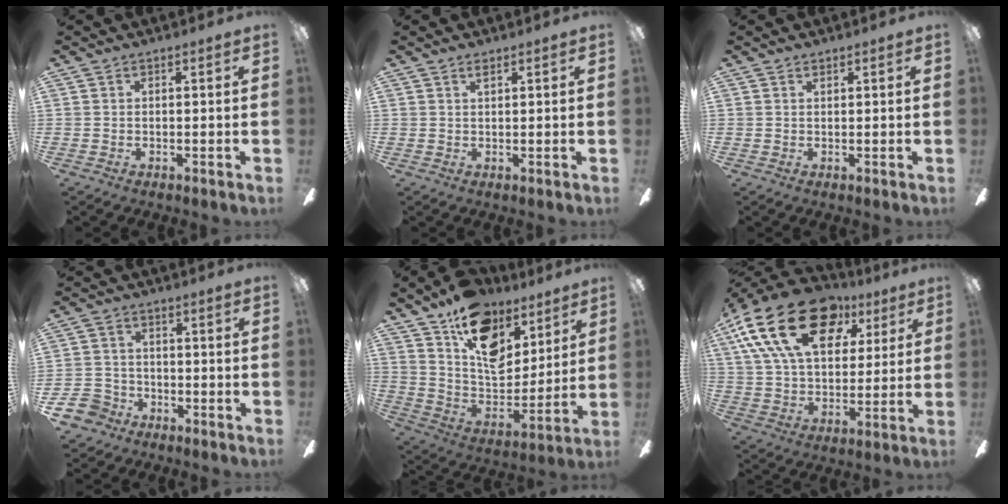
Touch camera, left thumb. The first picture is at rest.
{"total": 1.2, "force": [1.0, 0.3, 0.6], "torque": [-0.014, 0.002, 0.017]}
{"total": 0.6, "force": [0.5, 0.3, 0.1], "torque": [-0.003, 0.001, 0.010]}
{"total": 6.7, "force": [-4.0, 5.2, 1.6], "torque": [-0.055, 0.028, -0.081]}
{"total": 18.9, "force": [11.3, 11.6, 9.8], "torque": [-0.145, -0.069, 0.206]}
{"total": 23.7, "force": [11.2, 14.1, 15.3], "torque": [-0.286, -0.038, 0.193]}